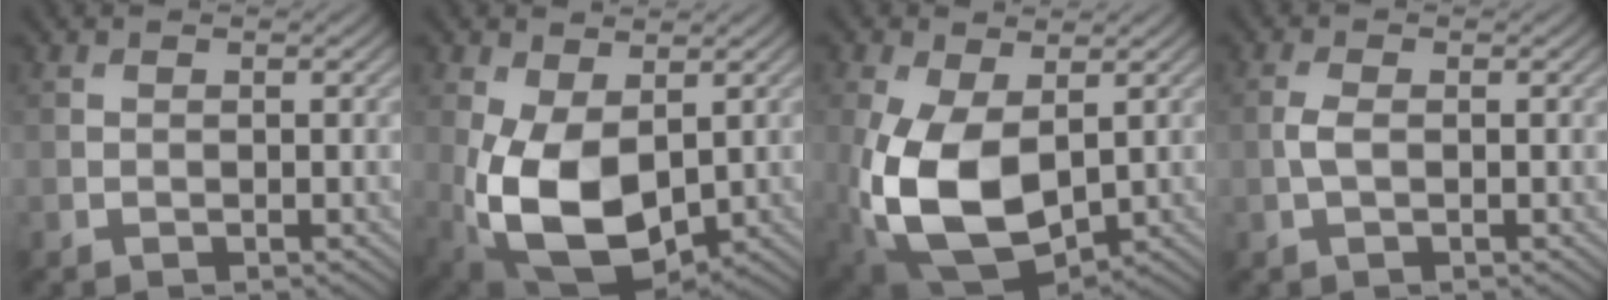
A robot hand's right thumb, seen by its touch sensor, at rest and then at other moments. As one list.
[{"total": 11.7, "force": [-1.2, 6.9, 9.4], "torque": [-0.221, -0.021, -0.017]}, {"total": 13.0, "force": [-1.4, 7.8, 10.3], "torque": [-0.260, -0.030, -0.016]}, {"total": 1.7, "force": [-0.2, 0.6, 1.5], "torque": [-0.039, 0.004, -0.008]}]